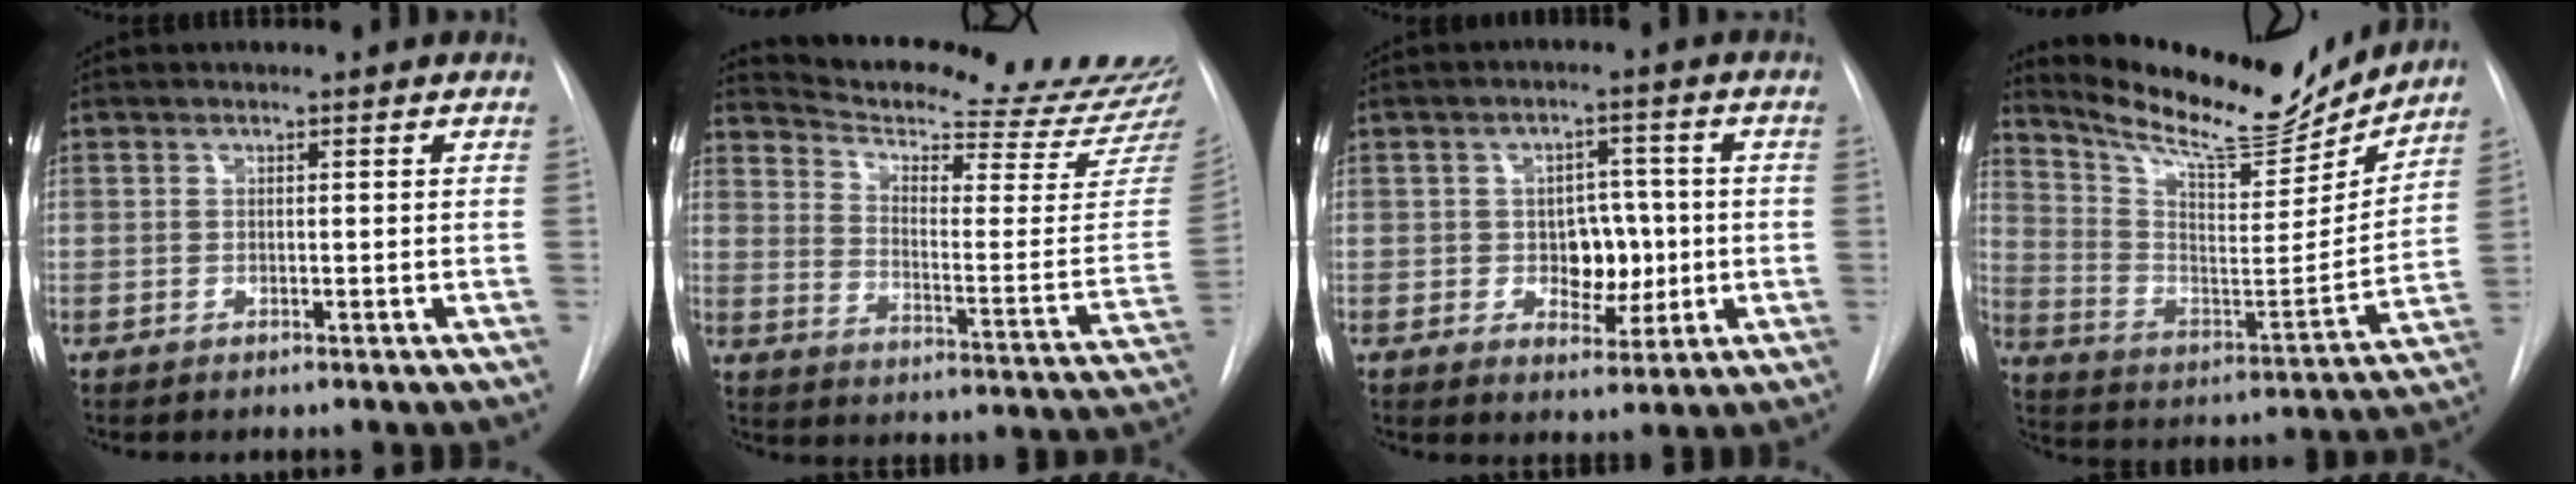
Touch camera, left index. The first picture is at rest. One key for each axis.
{"total": 25.2, "fx": 23.8, "fy": 1.0, "fz": 8.0, "tx": -0.123, "ty": -0.133, "tz": 0.303}
{"total": 6.4, "fx": -1.3, "fy": 4.4, "fz": 4.5, "tx": -0.058, "ty": 0.004, "tz": -0.010}
{"total": 18.9, "fx": 17.5, "fy": 3.4, "fz": 6.5, "tx": -0.126, "ty": -0.039, "tz": 0.279}